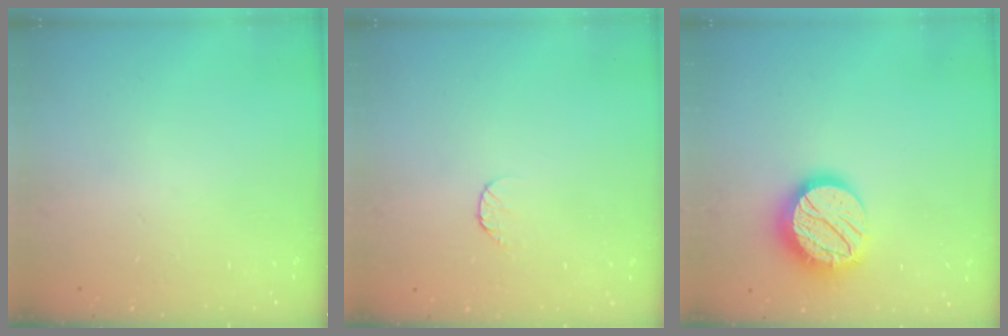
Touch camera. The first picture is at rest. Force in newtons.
{"total": 5.7, "press": 5.7, "slide": 0.6}
{"total": 16.3, "press": 16.3, "slide": 1.0}